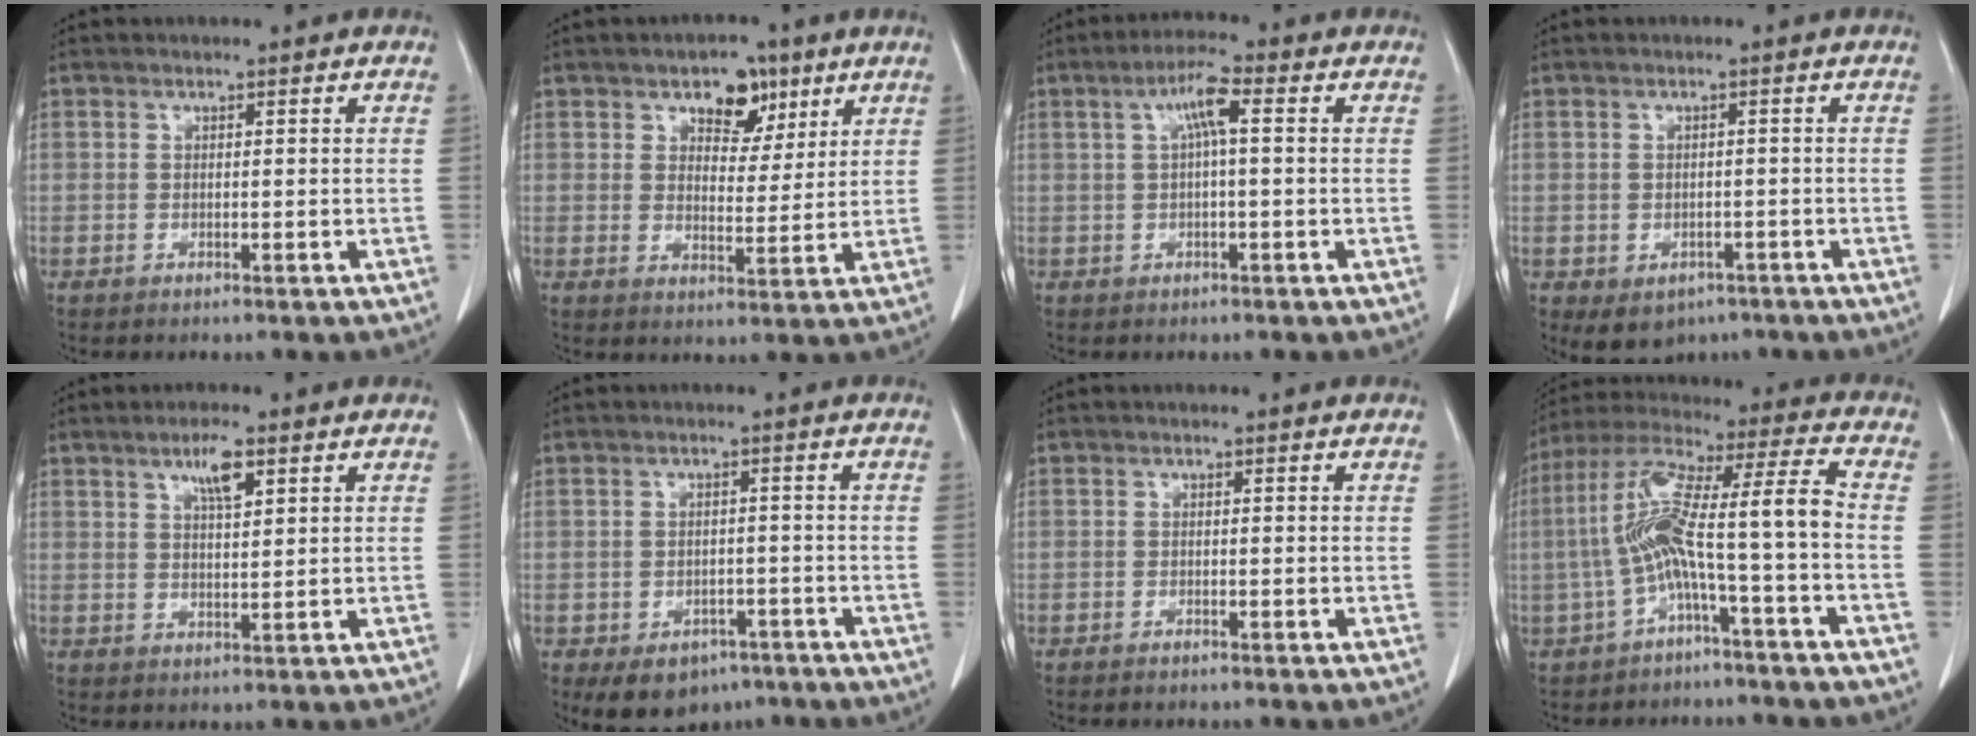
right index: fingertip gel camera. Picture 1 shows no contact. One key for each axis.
{"total": 6.8, "fx": 3.9, "fy": 4.1, "fz": 3.6, "tx": -0.045, "ty": 0.009, "tz": 0.061}
{"total": 4.6, "fx": 1.0, "fy": 0.5, "fz": 4.4, "tx": -0.084, "ty": 0.013, "tz": 0.018}
{"total": 5.6, "fx": -3.0, "fy": 4.2, "fz": 2.0, "tx": -0.023, "ty": 0.003, "tz": -0.032}
{"total": 4.3, "fx": 2.4, "fy": 0.8, "fz": 3.4, "tx": -0.065, "ty": 0.001, "tz": 0.042}
{"total": 7.6, "fx": -4.6, "fy": 5.2, "fz": 2.9, "tx": -0.040, "ty": 0.008, "tz": -0.057}
{"total": 0.6, "fx": -0.5, "fy": 0.1, "fz": 0.2, "tx": -0.008, "ty": -0.001, "tz": -0.007}
{"total": 12.0, "fx": -2.9, "fy": 0.0, "fz": 11.6, "tx": -0.227, "ty": 0.041, "tz": -0.055}